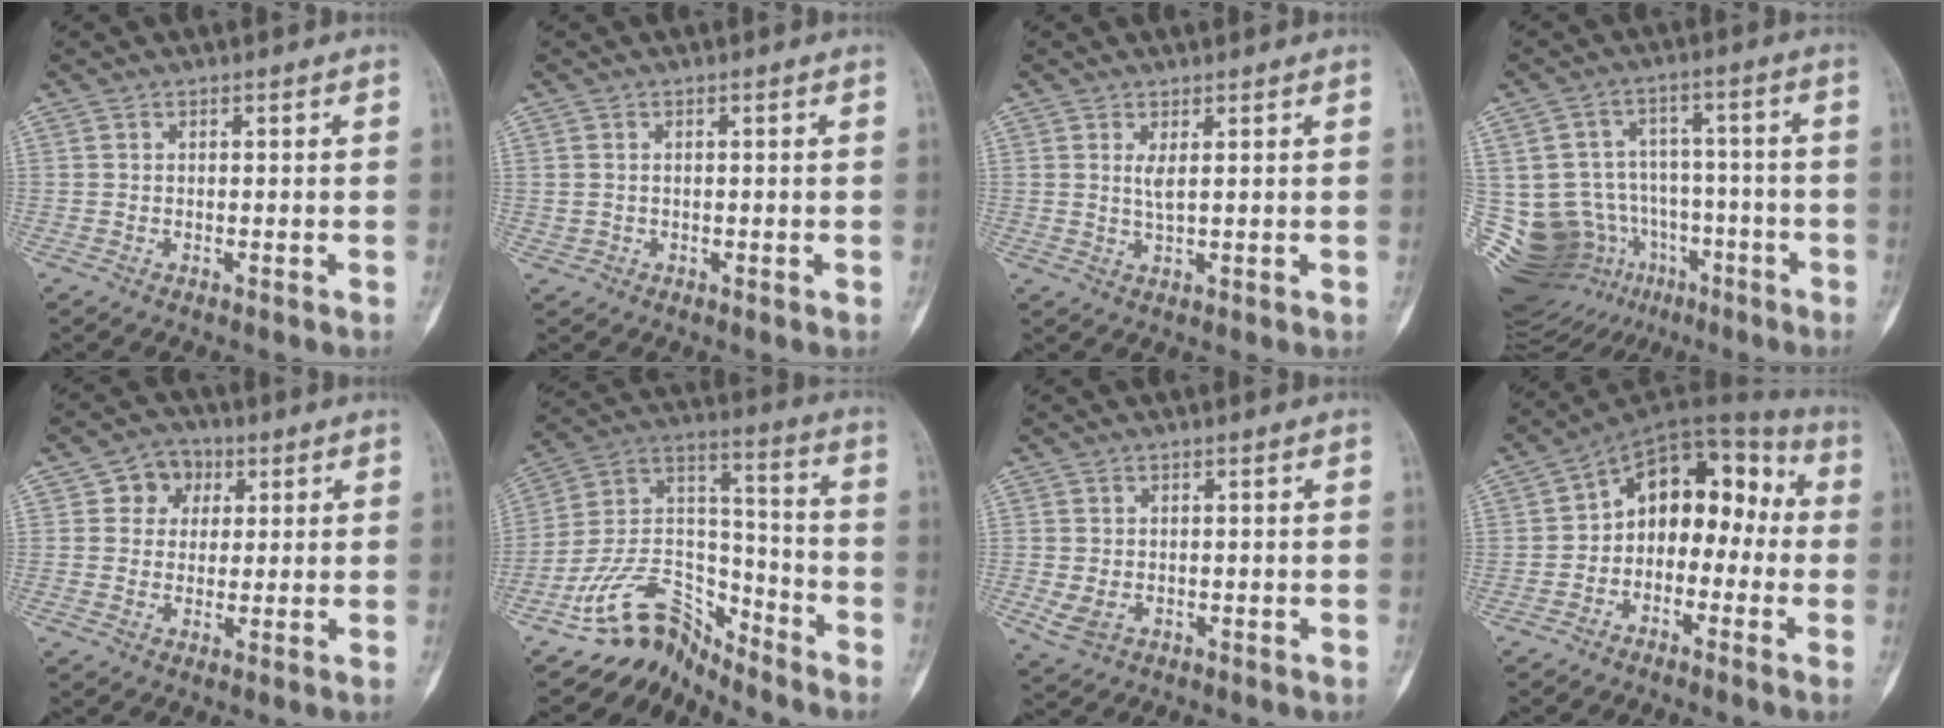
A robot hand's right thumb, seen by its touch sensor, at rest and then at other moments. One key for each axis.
{"total": 1.0, "fx": 0.0, "fy": 1.0, "fz": -0.1, "tx": 0.007, "ty": 0.004, "tz": 0.002}
{"total": 1.9, "fx": 0.8, "fy": 0.3, "fz": 1.7, "tx": -0.038, "ty": -0.010, "tz": 0.020}
{"total": 21.1, "fx": -10.0, "fy": 15.6, "fz": 10.2, "tx": -0.187, "ty": 0.077, "tz": -0.145}
{"total": 6.0, "fx": 1.9, "fy": 5.3, "fz": 2.1, "tx": 0.003, "ty": 0.003, "tz": 0.025}
{"total": 12.6, "fx": -11.0, "fy": 5.8, "fz": 2.4, "tx": -0.029, "ty": 0.123, "tz": -0.212}
{"total": 3.1, "fx": -0.5, "fy": 2.5, "fz": 1.9, "tx": -0.040, "ty": -0.003, "tz": 0.001}
{"total": 13.3, "fx": -0.9, "fy": 9.2, "fz": 9.5, "tx": -0.094, "ty": 0.055, "tz": -0.032}